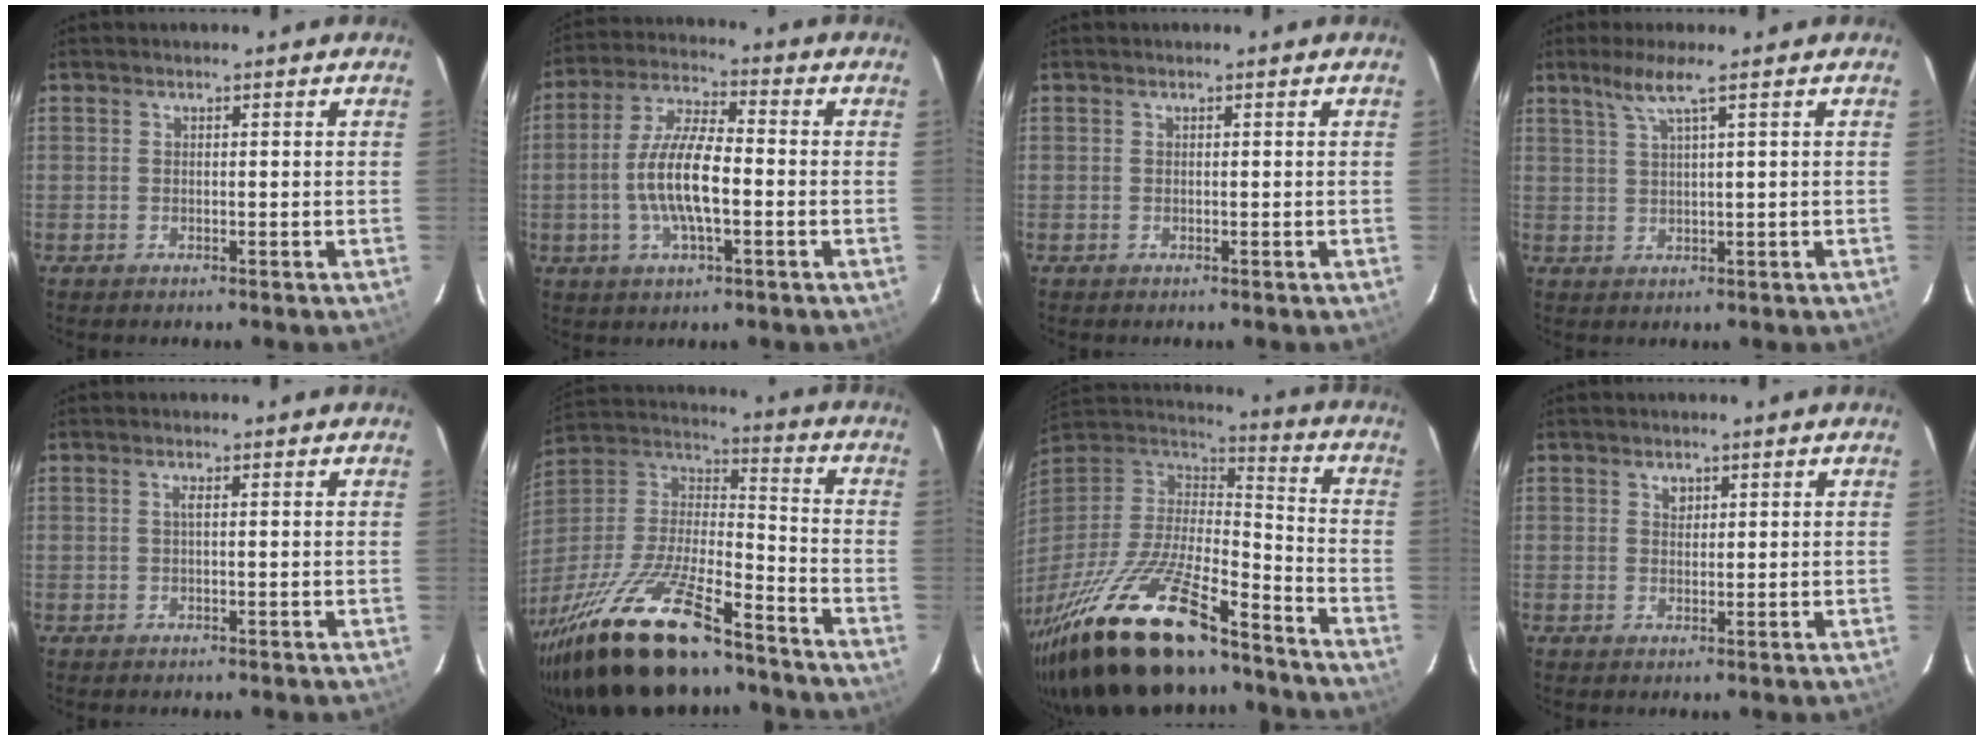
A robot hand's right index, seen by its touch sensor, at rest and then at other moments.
{"total": 11.2, "force": [-2.2, 3.2, 10.5], "torque": [-0.215, 0.005, -0.044]}
{"total": 0.0}
{"total": 4.0, "force": [2.5, -0.7, 3.1], "torque": [-0.060, 0.000, 0.052]}
{"total": 0.8, "force": [0.1, -0.1, 0.8], "torque": [-0.015, 0.002, 0.000]}
{"total": 27.7, "force": [-19.9, 8.4, 17.3], "torque": [-0.353, -0.026, -0.334]}
{"total": 32.4, "force": [-22.5, 10.6, 20.8], "torque": [-0.419, -0.047, -0.371]}
{"total": 1.4, "force": [0.8, 1.1, 0.5], "torque": [-0.004, 0.004, 0.013]}